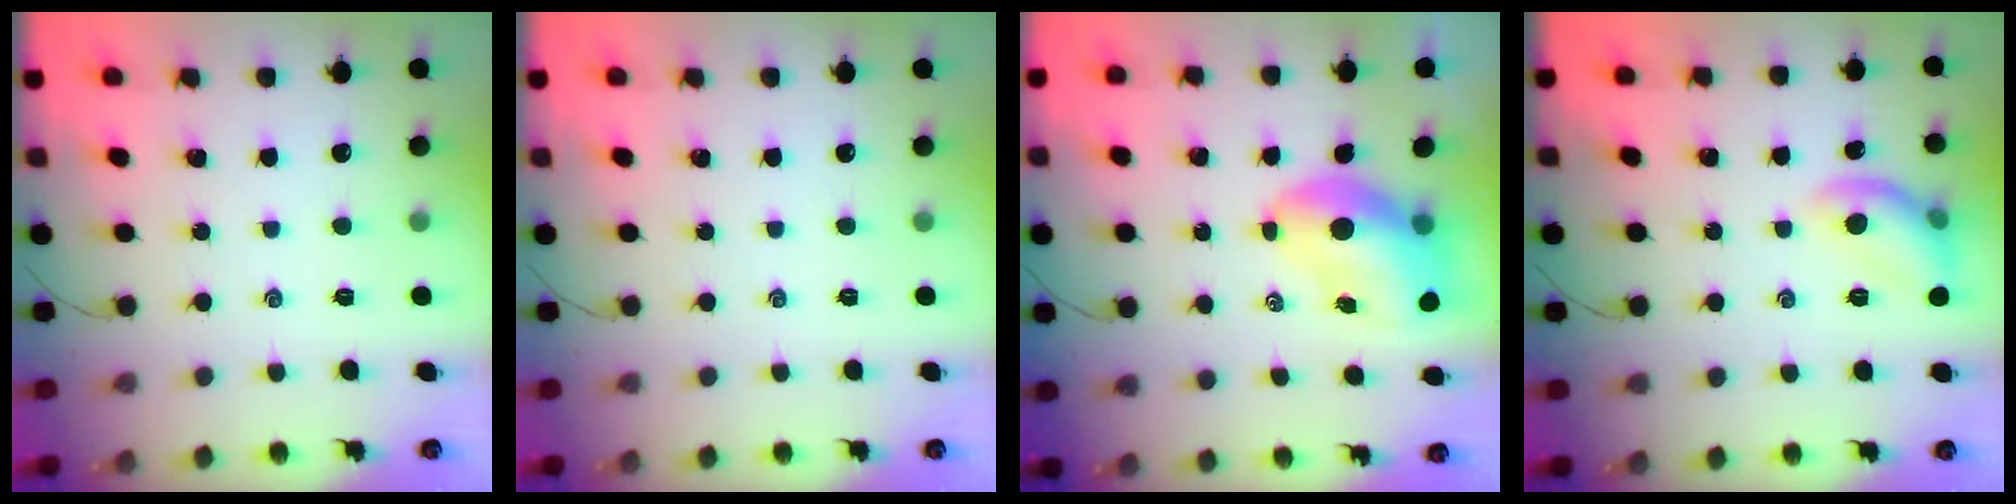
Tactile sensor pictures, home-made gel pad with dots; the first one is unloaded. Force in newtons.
{"total": 0.0}
{"total": 9.0, "press": 8.7, "slide": 2.4}
{"total": 10.1, "press": 10.0, "slide": 1.0}